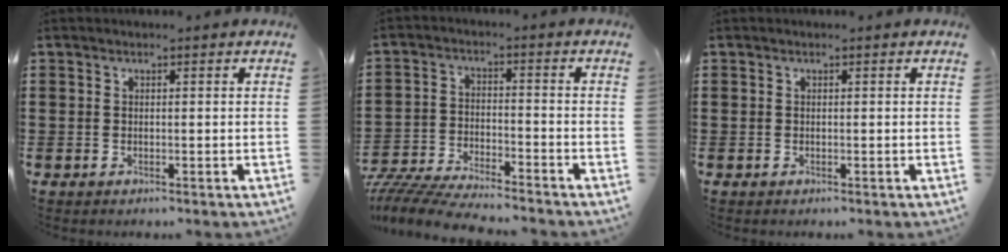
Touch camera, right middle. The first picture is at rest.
{"total": 6.3, "force": [-6.1, 0.4, 1.3], "torque": [-0.036, -0.002, -0.124]}
{"total": 0.0}